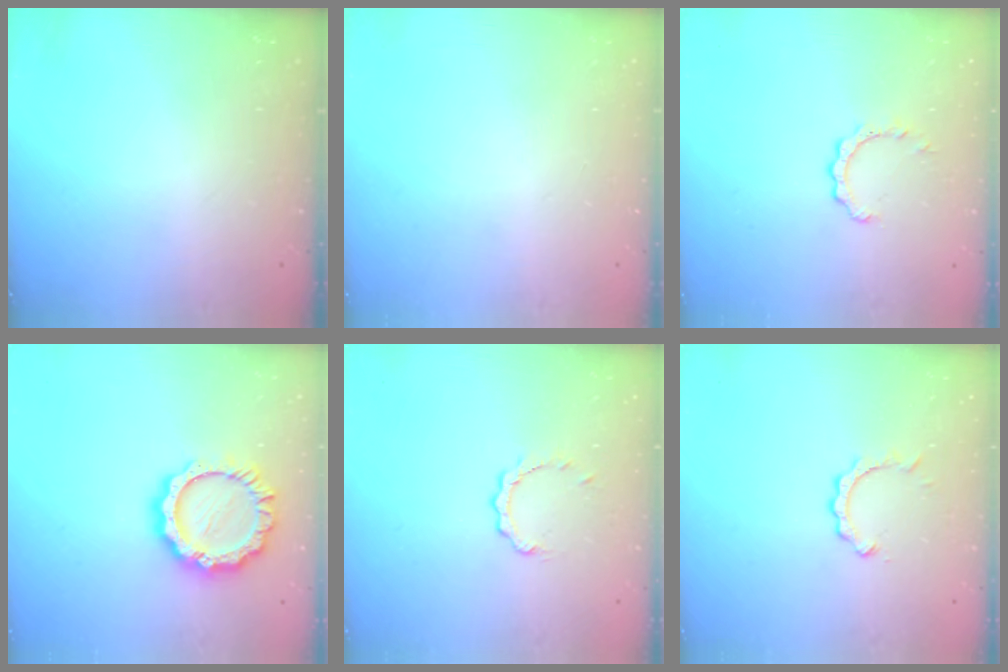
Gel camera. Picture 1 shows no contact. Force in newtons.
{"total": 0.0}
{"total": 2.2, "press": 2.2, "slide": 0.1}
{"total": 13.9, "press": 13.9, "slide": 1.3}
{"total": 2.6, "press": 2.5, "slide": 0.3}
{"total": 2.8, "press": 2.8, "slide": 0.4}